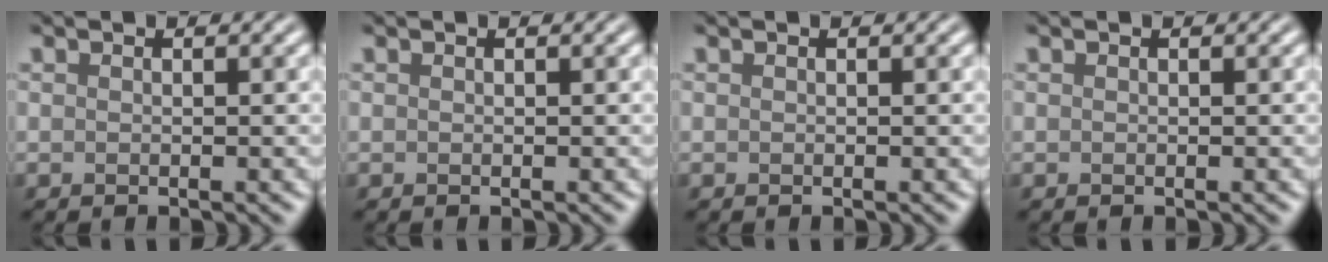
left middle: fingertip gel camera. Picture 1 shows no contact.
{"total": 0.0}
{"total": 0.0}
{"total": 0.0}